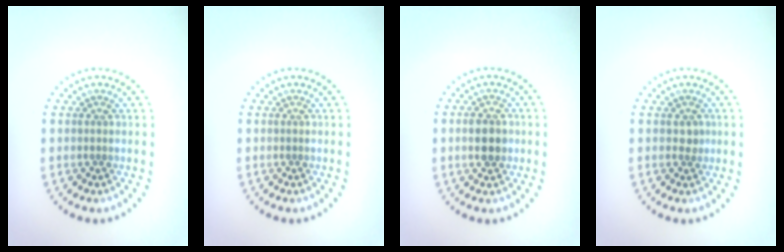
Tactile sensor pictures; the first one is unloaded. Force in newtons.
{"total": 0.0}
{"total": 2.9, "press": 2.9, "slide": 0.2}
{"total": 0.8, "press": 0.8, "slide": 0.2}